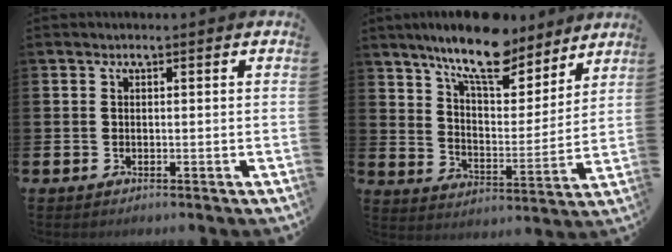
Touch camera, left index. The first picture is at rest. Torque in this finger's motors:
{"motor_torque": [2.14, 0.00, 1.05, 0.21]}